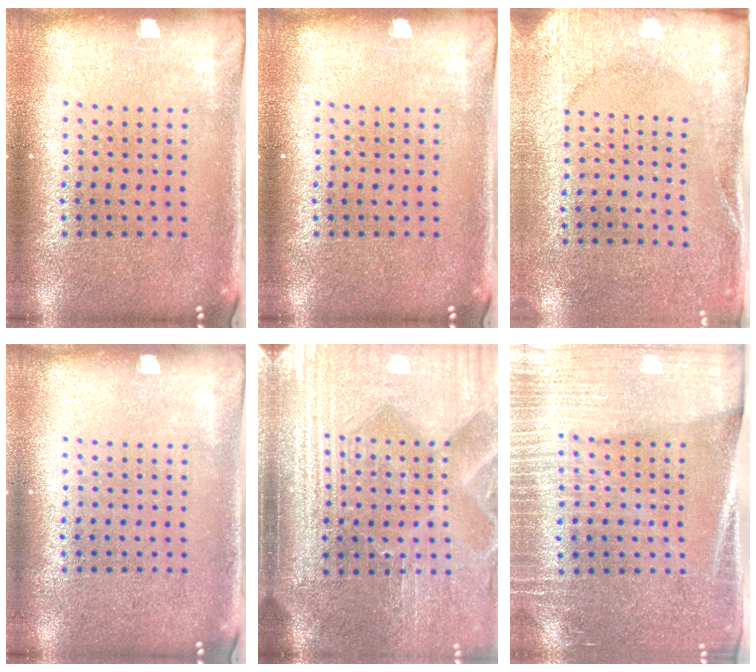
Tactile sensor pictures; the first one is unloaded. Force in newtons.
{"total": 0.0}
{"total": 2.7, "press": 2.3, "slide": 1.3}
{"total": 0.0}
{"total": 4.6, "press": 4.1, "slide": 2.2}
{"total": 3.4, "press": 3.0, "slide": 1.6}